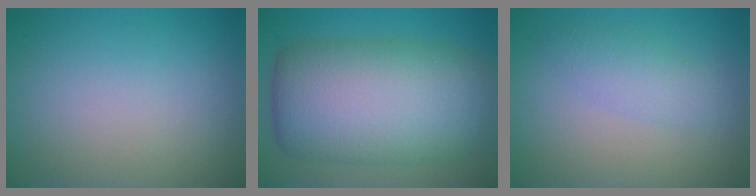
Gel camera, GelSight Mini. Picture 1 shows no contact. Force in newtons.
{"total": 13.3, "press": 13.3, "slide": 0.3}
{"total": 2.2, "press": 2.2, "slide": 0.1}